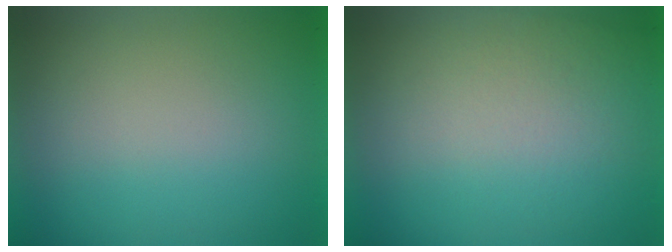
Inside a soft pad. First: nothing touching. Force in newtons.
{"total": 2.4}